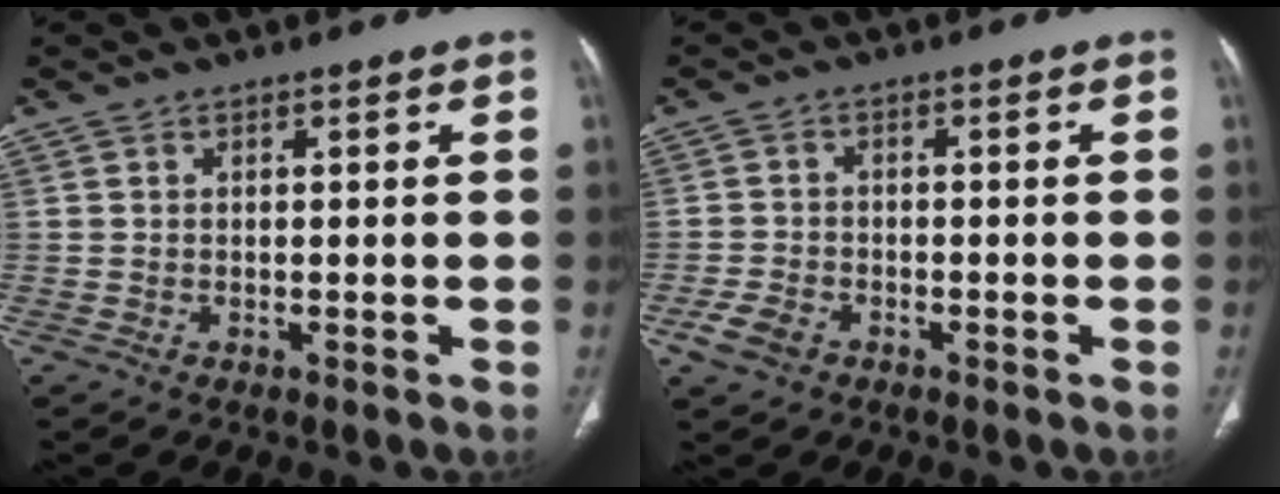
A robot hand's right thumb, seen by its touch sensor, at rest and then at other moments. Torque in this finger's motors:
{"motor_torque": [3.23, 1.78, 0.03, -0.25, 0.00]}